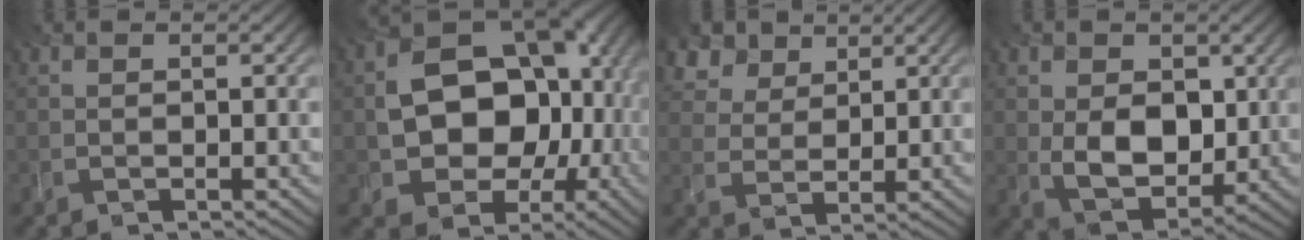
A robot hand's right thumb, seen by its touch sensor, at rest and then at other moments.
{"total": 14.9, "force": [-0.6, 10.9, 10.1], "torque": [-0.151, -0.018, -0.006]}
{"total": 6.4, "force": [4.4, 3.8, 2.5], "torque": [-0.065, 0.008, 0.087]}
{"total": 7.5, "force": [1.0, 5.4, 5.1], "torque": [-0.109, -0.016, 0.020]}